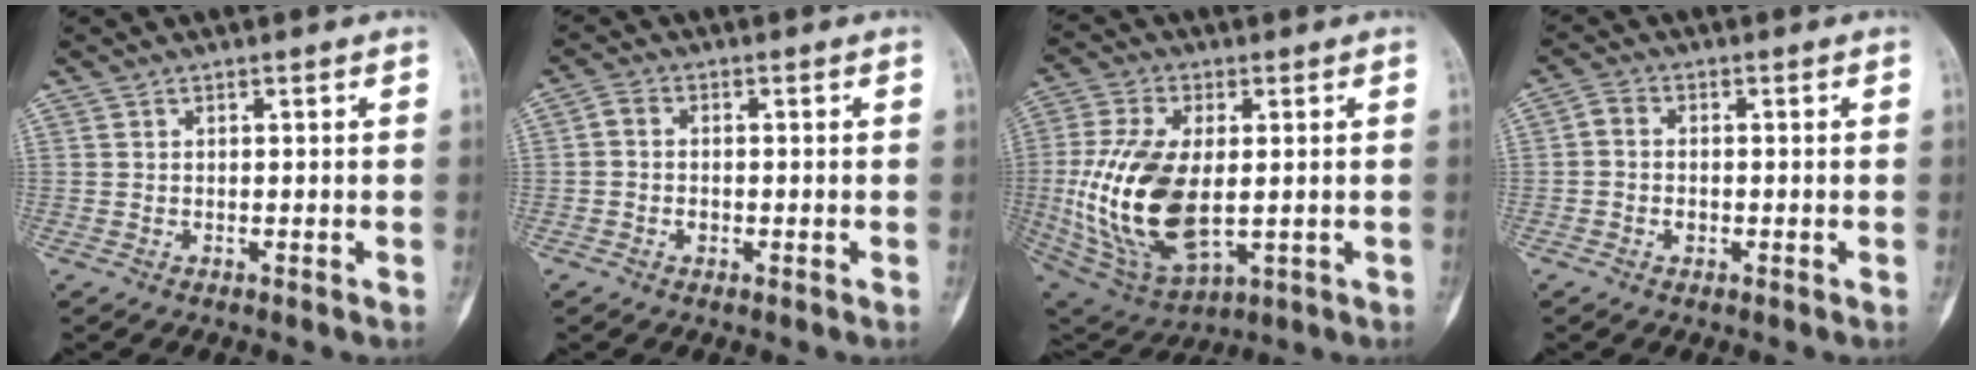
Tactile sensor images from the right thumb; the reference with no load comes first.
{"total": 3.0, "force": [-0.6, 2.3, 1.8], "torque": [-0.030, 0.009, -0.016]}
{"total": 20.3, "force": [-0.6, 10.9, 17.1], "torque": [-0.352, -0.013, 0.008]}
{"total": 3.4, "force": [-0.7, 2.6, 2.1], "torque": [-0.037, 0.011, -0.018]}